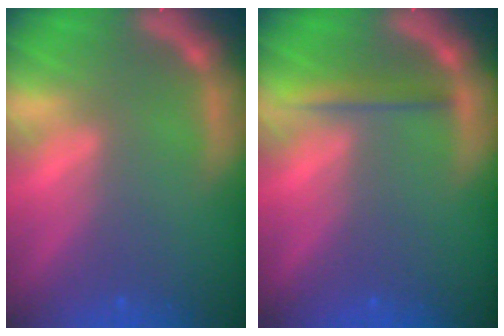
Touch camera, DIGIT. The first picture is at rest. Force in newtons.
{"total": 2.0}